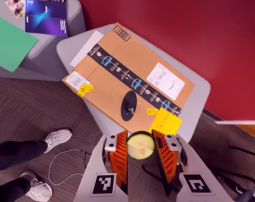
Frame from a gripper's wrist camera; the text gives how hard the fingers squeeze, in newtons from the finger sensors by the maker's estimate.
{"total": 10.4, "left": 10.6, "right": 10.3}